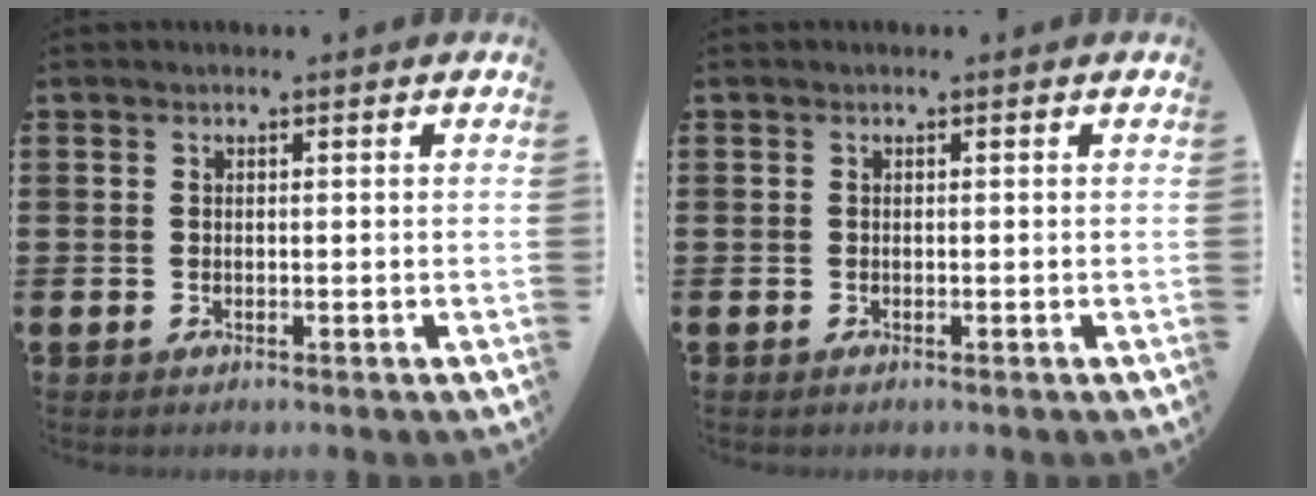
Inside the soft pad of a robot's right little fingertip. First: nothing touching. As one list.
[{"total": 0.0}]